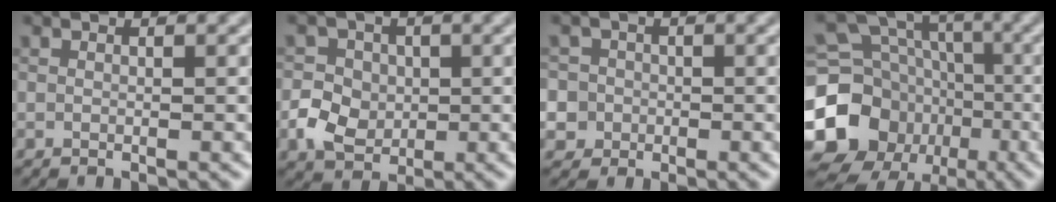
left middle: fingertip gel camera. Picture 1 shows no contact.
{"total": 4.0, "force": [-0.8, 3.4, 1.9], "torque": [-0.028, 0.001, -0.021]}
{"total": 5.3, "force": [-0.9, 5.1, 1.1], "torque": [-0.017, 0.016, -0.035]}
{"total": 15.0, "force": [-4.6, 13.0, 6.0], "torque": [-0.131, -0.012, -0.097]}